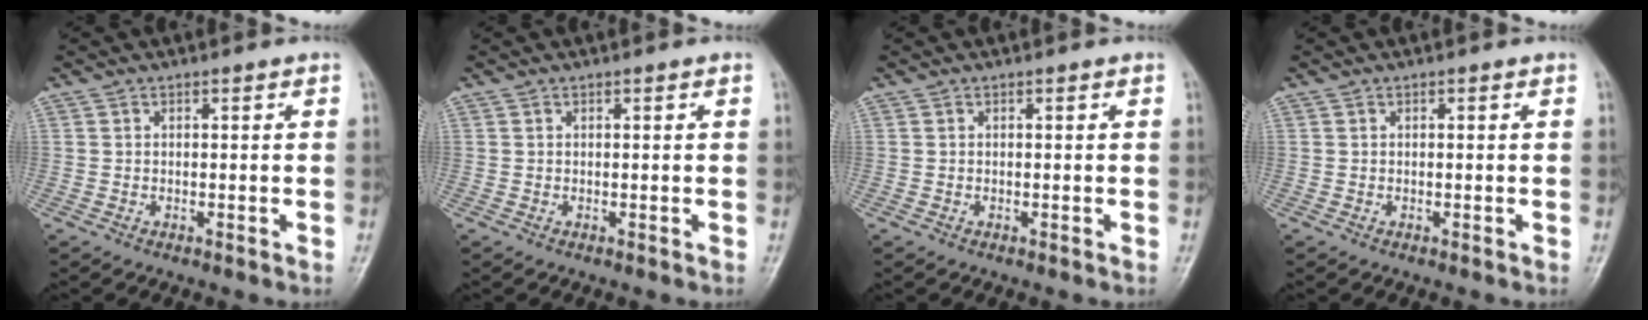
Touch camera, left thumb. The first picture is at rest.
{"total": 0.0}
{"total": 0.0}
{"total": 0.0}